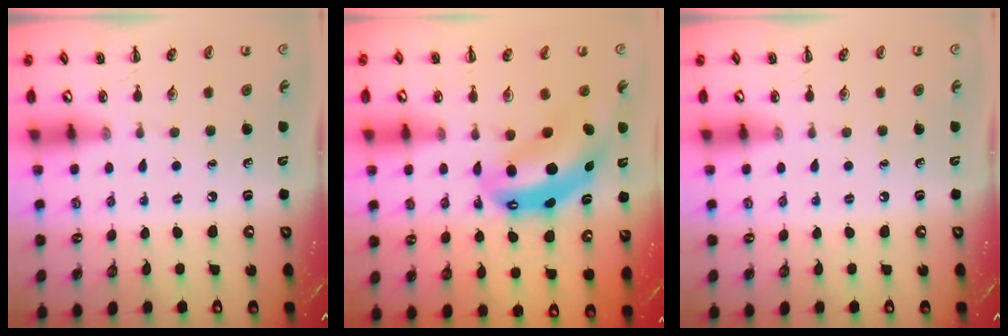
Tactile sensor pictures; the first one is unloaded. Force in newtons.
{"total": 10.9, "press": 10.6, "slide": 2.6}
{"total": 0.0}